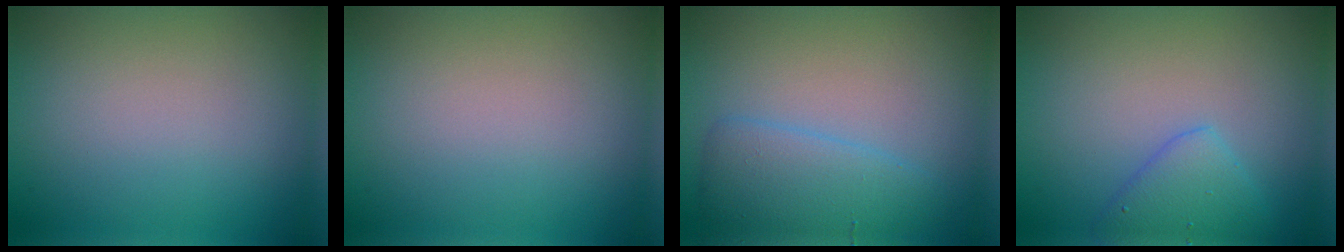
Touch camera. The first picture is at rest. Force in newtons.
{"total": 0.0}
{"total": 3.5, "press": 3.5, "slide": 0.0}
{"total": 3.0, "press": 3.0, "slide": 0.1}